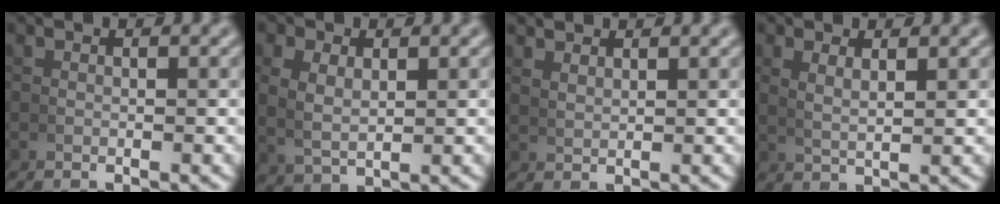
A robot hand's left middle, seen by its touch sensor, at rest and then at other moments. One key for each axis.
{"total": 3.4, "fx": 1.1, "fy": 2.3, "fz": 2.3, "tx": -0.050, "ty": -0.008, "tz": 0.033}
{"total": 1.9, "fx": 1.9, "fy": -0.1, "fz": 0.4, "tx": -0.004, "ty": 0.002, "tz": 0.041}
{"total": 2.0, "fx": 1.3, "fy": 0.2, "fz": 1.6, "tx": -0.029, "ty": -0.006, "tz": 0.033}